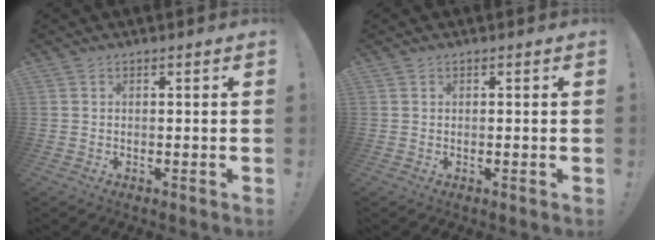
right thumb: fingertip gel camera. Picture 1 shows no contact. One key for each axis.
{"total": 0.0}